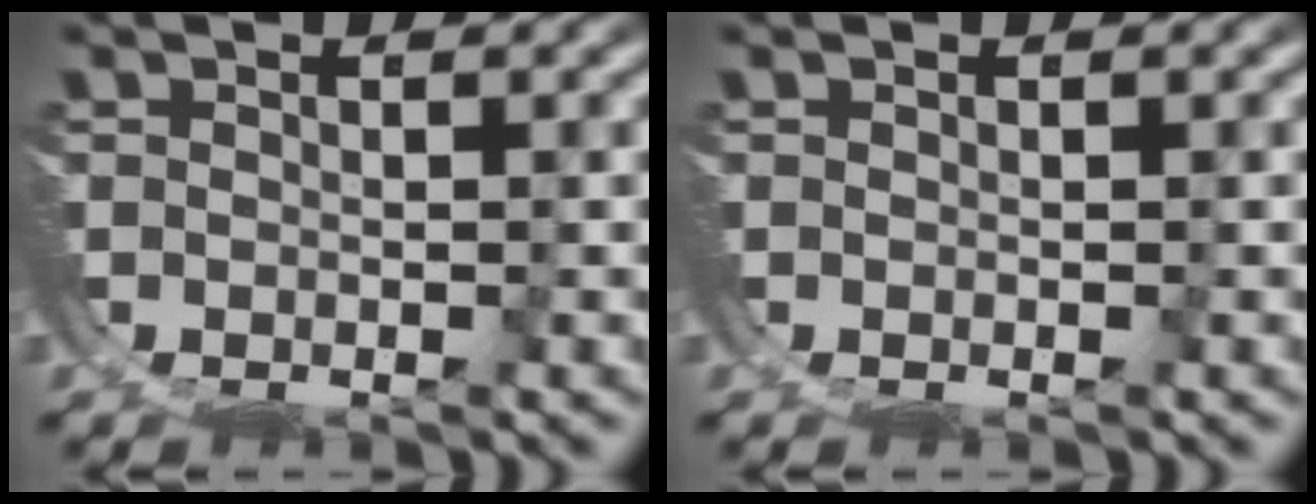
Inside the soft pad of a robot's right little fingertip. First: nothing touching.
{"total": 0.0}